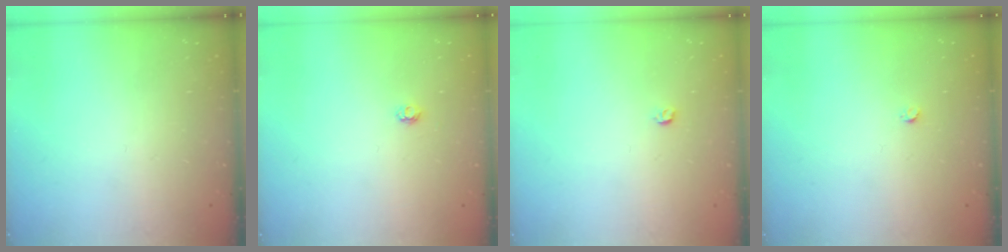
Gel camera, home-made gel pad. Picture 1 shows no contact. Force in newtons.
{"total": 2.9, "press": 2.9, "slide": 0.4}
{"total": 3.2, "press": 3.2, "slide": 0.4}
{"total": 2.4, "press": 2.4, "slide": 0.3}